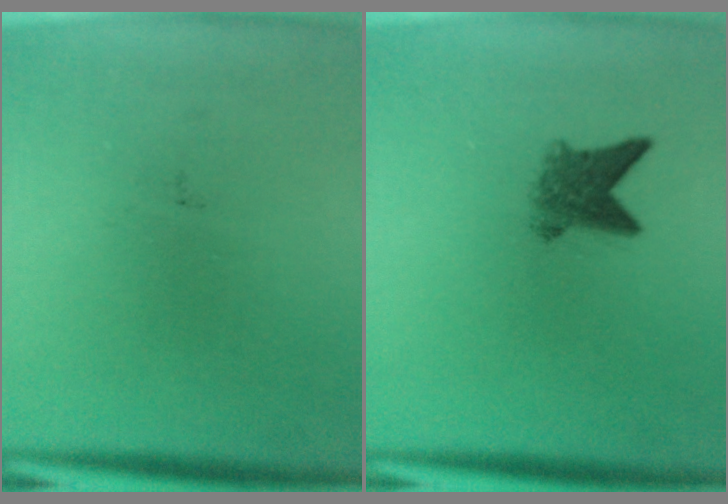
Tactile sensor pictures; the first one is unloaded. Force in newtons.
{"total": 4.0}